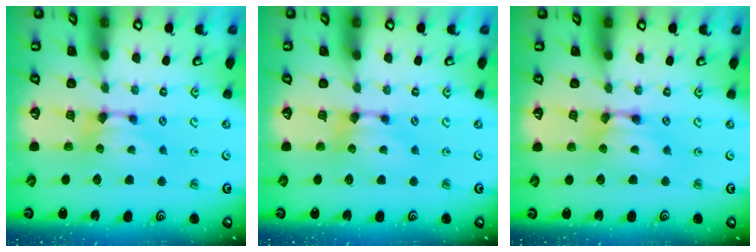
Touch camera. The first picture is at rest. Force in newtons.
{"total": 0.0}
{"total": 1.9, "press": 1.9, "slide": 0.1}